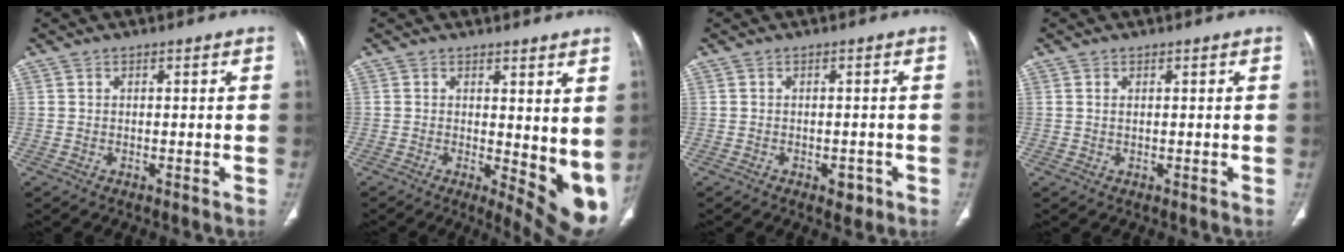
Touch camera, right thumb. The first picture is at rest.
{"total": 11.0, "force": [0.8, 4.5, 9.9], "torque": [-0.112, -0.029, 0.020]}
{"total": 2.4, "force": [-1.2, 1.5, 1.5], "torque": [-0.012, 0.004, -0.010]}
{"total": 0.5, "force": [0.2, 0.3, 0.4], "torque": [-0.015, 0.005, 0.006]}